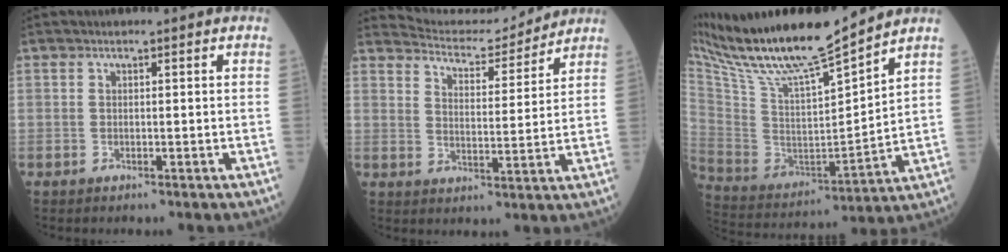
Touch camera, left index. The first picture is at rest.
{"total": 9.5, "force": [9.5, 0.5, 0.4], "torque": [-0.013, 0.003, 0.141]}
{"total": 19.0, "force": [15.9, 1.0, 10.3], "torque": [-0.190, -0.008, 0.288]}